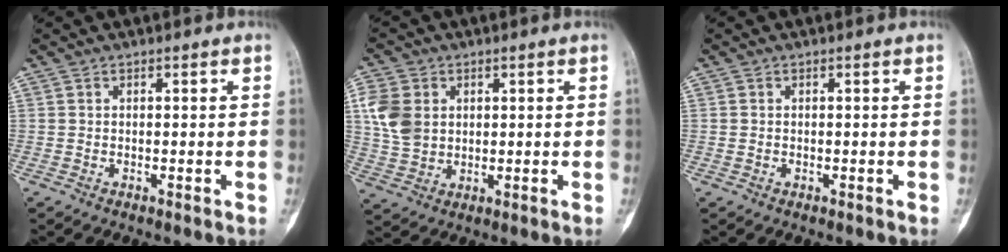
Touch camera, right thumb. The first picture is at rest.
{"total": 8.7, "force": [2.1, 6.9, 5.0], "torque": [-0.091, -0.004, 0.043]}
{"total": 0.0}